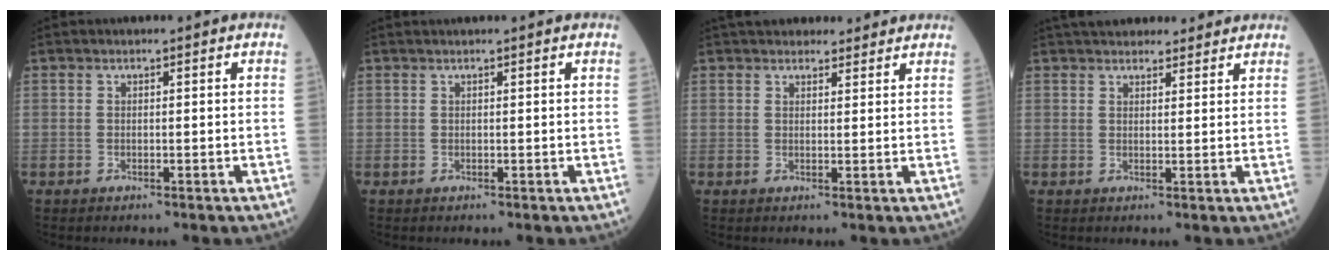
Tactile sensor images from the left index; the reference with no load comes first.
{"total": 1.9, "force": [1.7, -0.2, 0.6], "torque": [-0.003, 0.021, 0.030]}
{"total": 8.6, "force": [7.7, 2.9, 2.5], "torque": [-0.021, 0.023, 0.100]}
{"total": 11.0, "force": [9.9, 3.3, 3.7], "torque": [-0.040, 0.031, 0.134]}